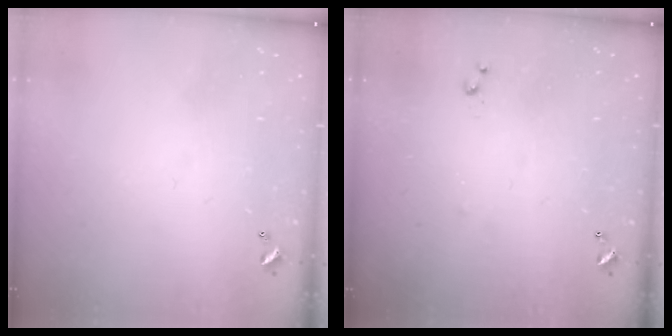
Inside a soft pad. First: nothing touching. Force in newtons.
{"total": 4.8, "press": 4.7, "slide": 0.4}